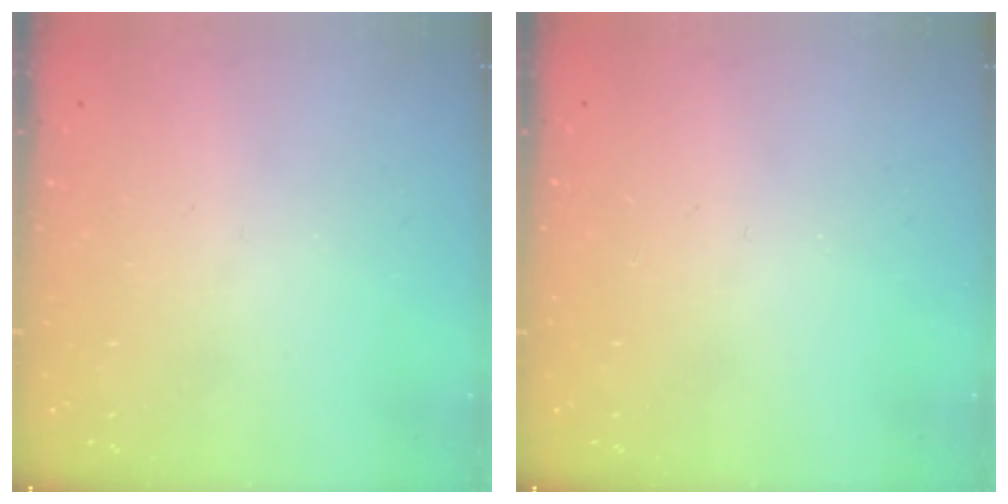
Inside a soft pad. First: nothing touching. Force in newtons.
{"total": 0.0}